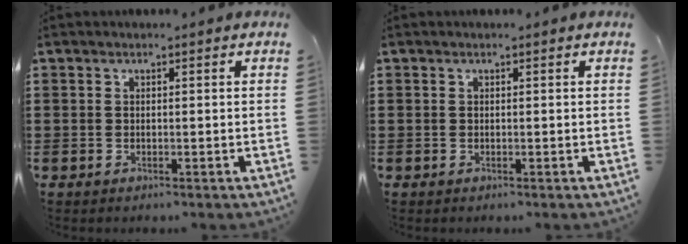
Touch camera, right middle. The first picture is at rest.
{"total": 0.0}